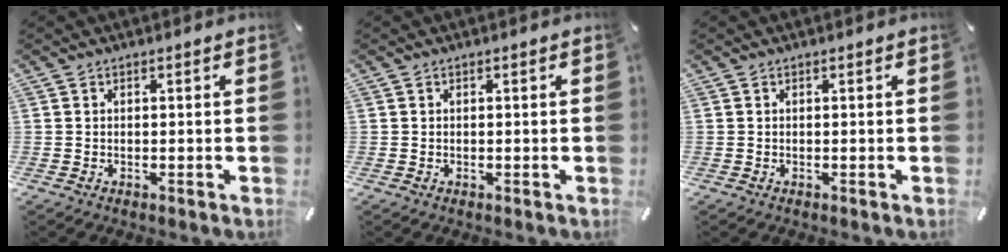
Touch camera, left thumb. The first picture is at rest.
{"total": 0.0}
{"total": 0.0}